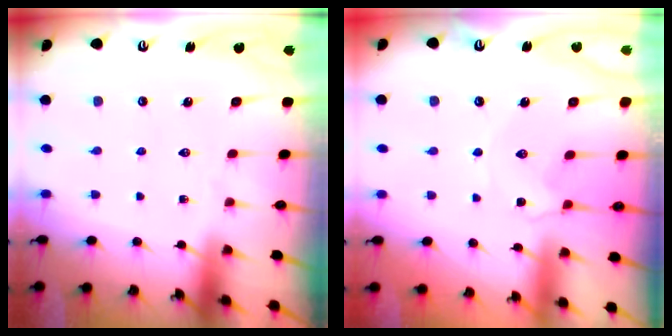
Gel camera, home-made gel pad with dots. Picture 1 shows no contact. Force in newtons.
{"total": 2.2, "press": 2.1, "slide": 0.4}